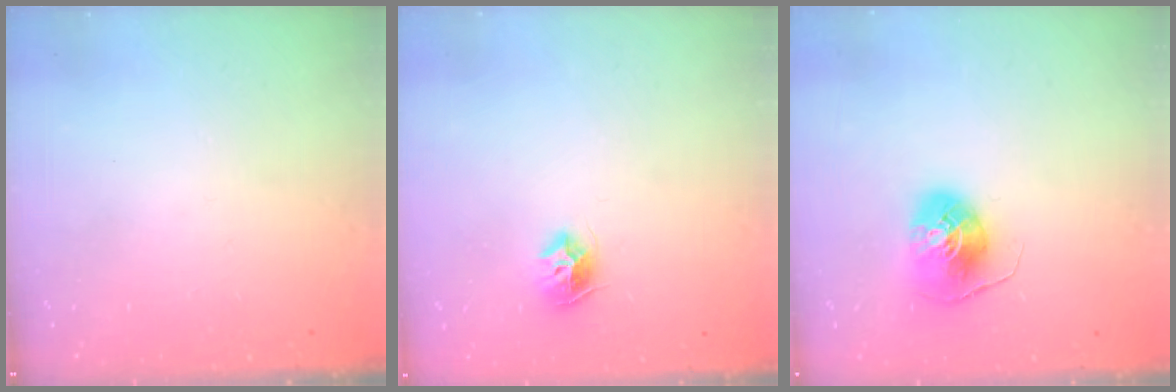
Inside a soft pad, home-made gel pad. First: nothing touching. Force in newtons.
{"total": 8.0, "press": 7.9, "slide": 0.5}
{"total": 8.4, "press": 8.3, "slide": 0.7}